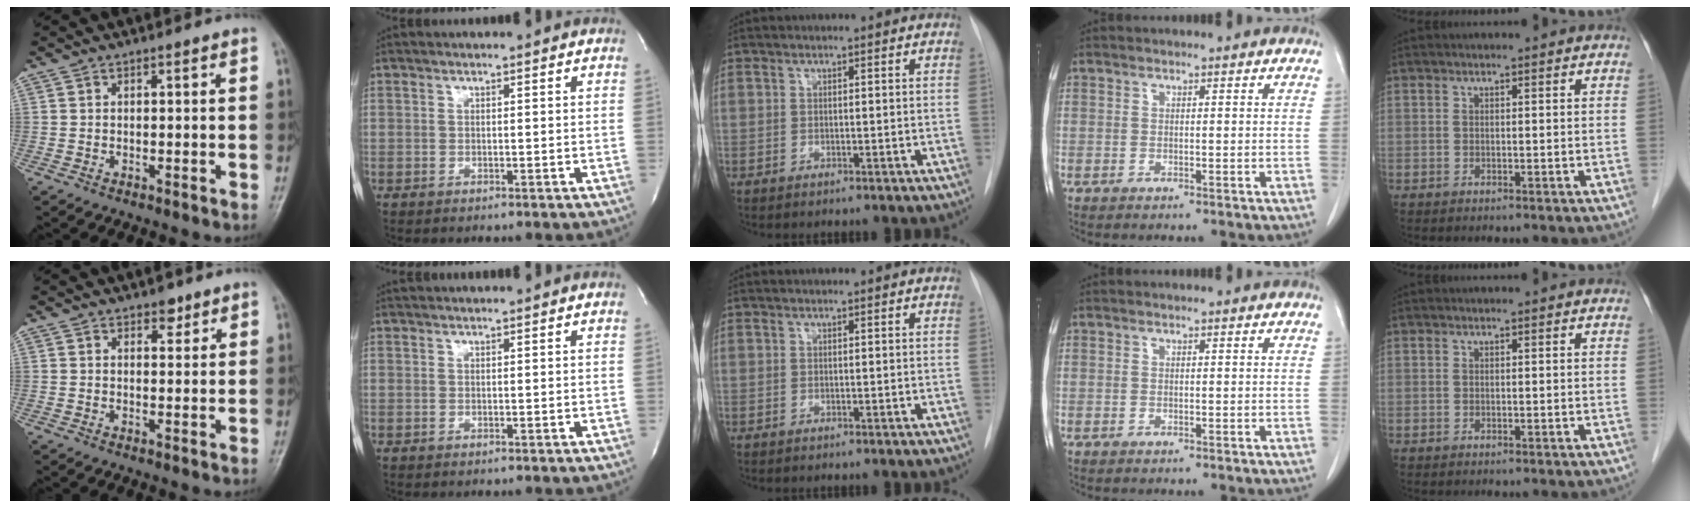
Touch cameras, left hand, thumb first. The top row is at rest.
{"thumb": {"total": 2.3, "force": [1.6, 1.3, 0.9], "torque": [0.003, -0.008, 0.020]}, "index": {"total": 1.0, "force": [0.9, -0.2, 0.3], "torque": [-0.006, 0.015, 0.024]}}